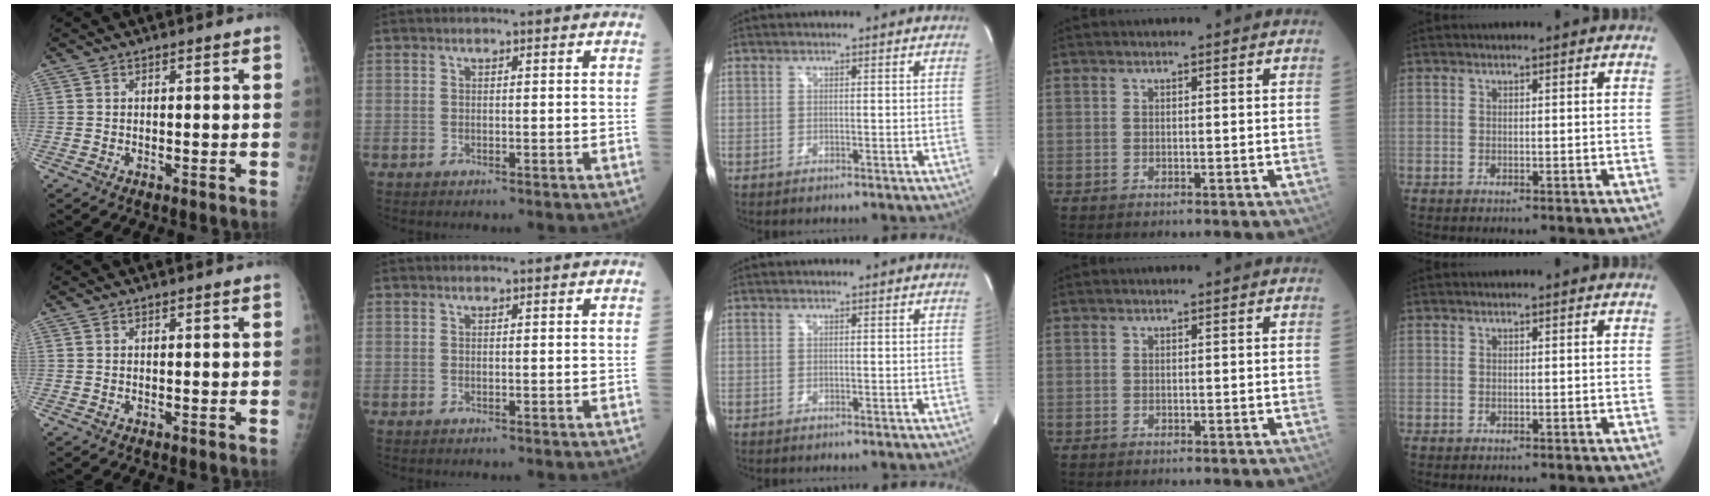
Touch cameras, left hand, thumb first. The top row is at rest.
{}